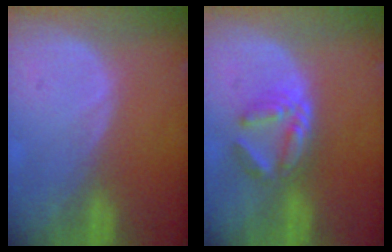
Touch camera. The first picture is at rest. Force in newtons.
{"total": 5.9, "press": 5.2, "slide": 2.9}